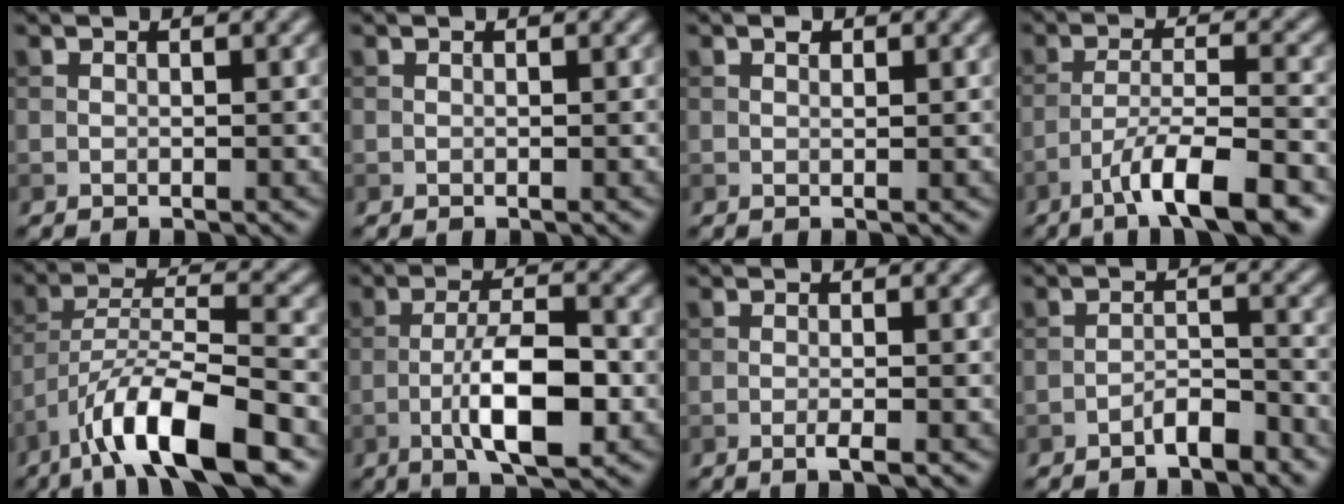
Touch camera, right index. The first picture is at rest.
{"total": 0.0}
{"total": 0.7, "force": [0.4, 0.4, 0.5], "torque": [-0.006, -0.001, 0.006]}
{"total": 8.0, "force": [-5.2, 1.6, 5.9], "torque": [-0.094, 0.006, -0.088]}
{"total": 10.1, "force": [-6.4, 2.4, 7.4], "torque": [-0.126, 0.009, -0.116]}
{"total": 7.3, "force": [-2.5, 2.2, 6.5], "torque": [-0.112, 0.007, -0.047]}
{"total": 1.5, "force": [-0.6, 0.2, 1.3], "torque": [-0.019, 0.000, -0.015]}
{"total": 2.5, "force": [-2.0, 0.7, 1.4], "torque": [-0.020, 0.011, -0.036]}